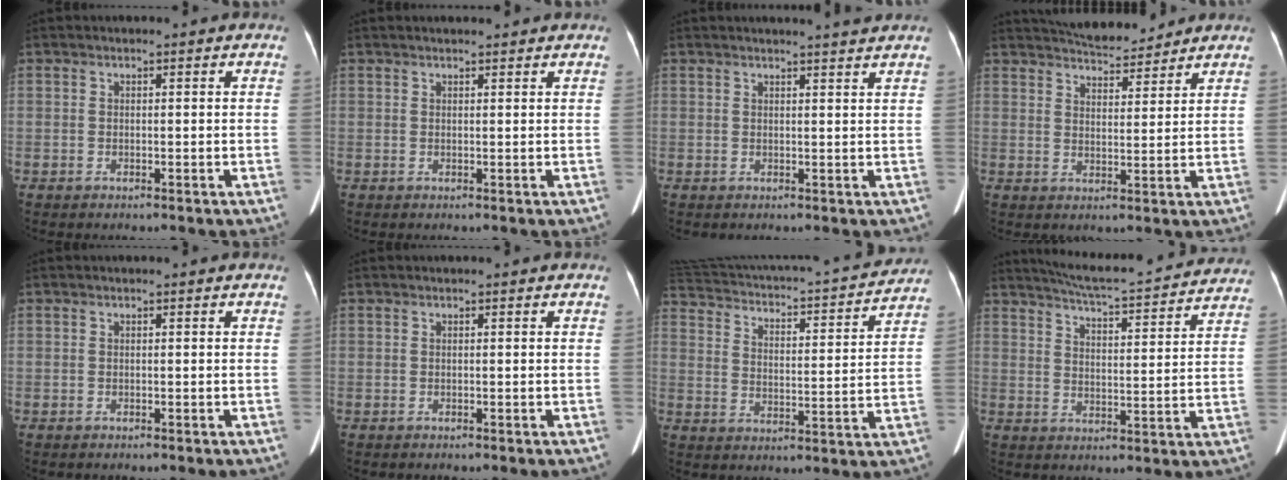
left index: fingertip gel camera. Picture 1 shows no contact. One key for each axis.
{"total": 3.9, "fx": 3.6, "fy": 0.4, "fz": 1.4, "tx": -0.019, "ty": 0.022, "tz": 0.044}
{"total": 5.0, "fx": 4.6, "fy": -0.9, "fz": 1.8, "tx": -0.024, "ty": 0.002, "tz": 0.046}
{"total": 8.6, "fx": 8.1, "fy": 1.4, "fz": 2.2, "tx": -0.043, "ty": 0.009, "tz": 0.125}
{"total": 0.0}
{"total": 0.0}
{"total": 19.3, "fx": 17.4, "fy": 2.2, "fz": 8.1, "tx": -0.140, "ty": -0.007, "tz": 0.242}
{"total": 21.3, "fx": 19.9, "fy": 2.1, "fz": 7.4, "tx": -0.118, "ty": -0.022, "tz": 0.252}